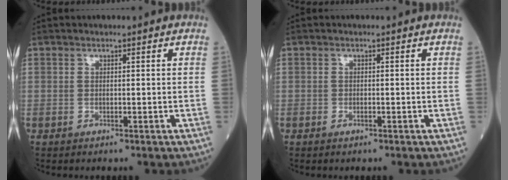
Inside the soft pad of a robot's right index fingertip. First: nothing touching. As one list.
[{"total": 0.6, "force": [-0.2, 0.2, 0.6], "torque": [-0.013, -0.001, -0.003]}]